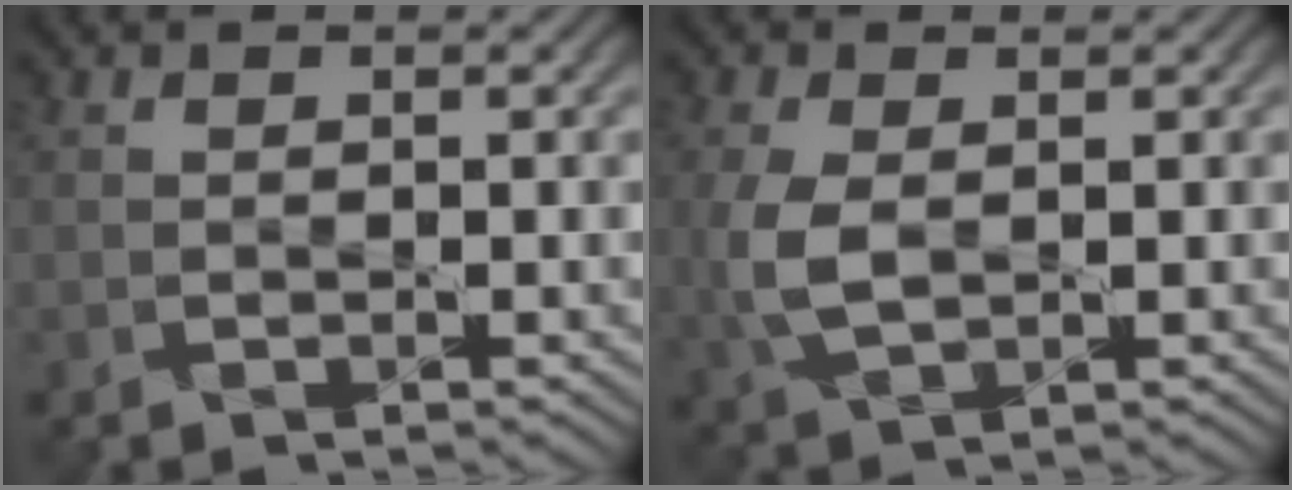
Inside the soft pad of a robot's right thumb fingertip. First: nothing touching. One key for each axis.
{"total": 4.8, "fx": 0.2, "fy": 2.8, "fz": 3.9, "tx": -0.108, "ty": -0.002, "tz": 0.005}